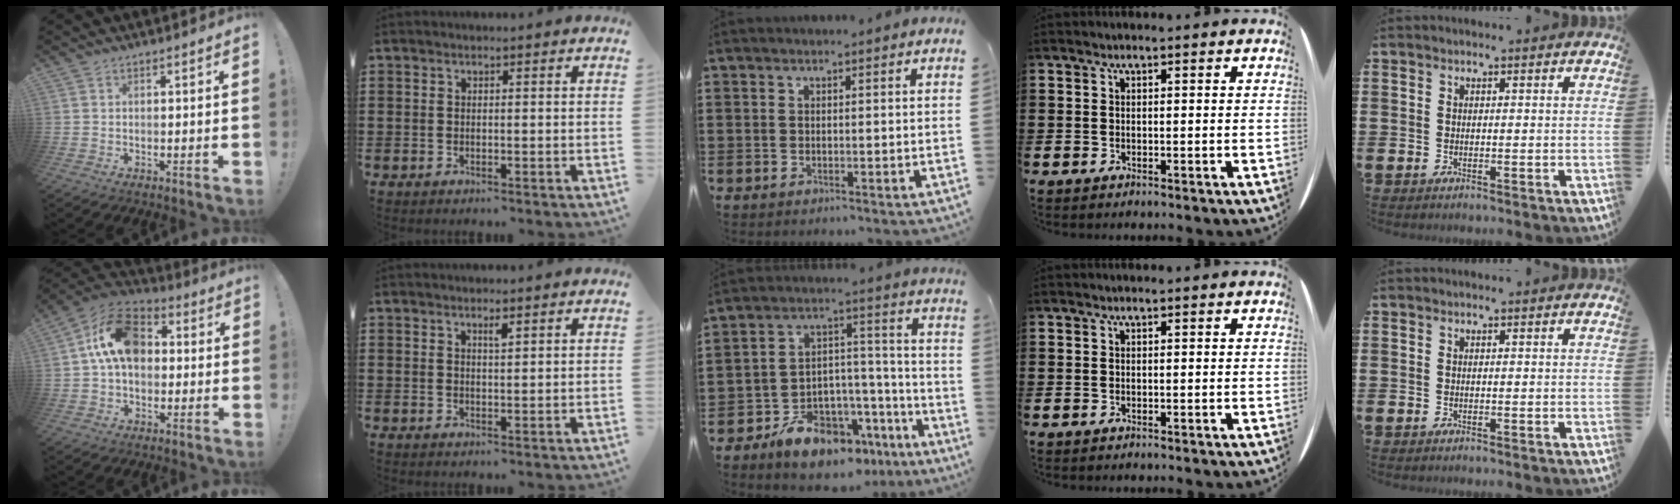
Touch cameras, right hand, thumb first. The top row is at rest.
{"thumb": {"total": 15.8, "force": [2.9, 10.7, 11.2], "torque": [-0.179, 0.019, 0.056]}, "index": {"total": 1.4, "force": [1.0, 0.3, 1.0], "torque": [-0.012, -0.002, 0.014]}, "middle": {"total": 11.0, "force": [-9.2, 5.0, 3.4], "torque": [-0.056, 0.049, -0.168]}}